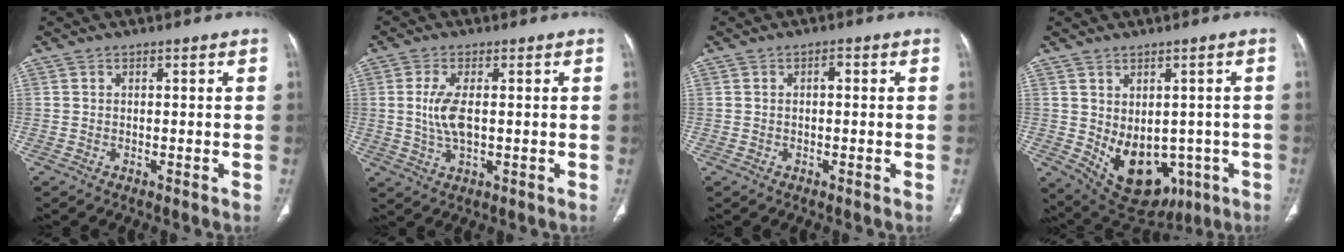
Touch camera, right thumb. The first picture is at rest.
{"total": 6.0, "force": [0.4, 2.6, 5.5], "torque": [-0.125, -0.005, 0.010]}
{"total": 1.3, "force": [0.1, 0.6, 1.1], "torque": [-0.020, 0.005, 0.001]}
{"total": 14.2, "force": [-3.5, 9.9, 9.6], "torque": [-0.113, 0.004, -0.016]}